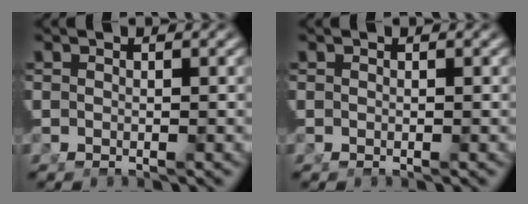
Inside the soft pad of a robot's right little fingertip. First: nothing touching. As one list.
[{"total": 0.0}]